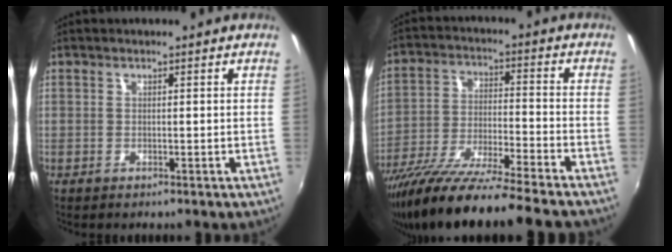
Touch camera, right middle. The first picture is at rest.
{"total": 19.4, "force": [-16.3, -0.4, 10.4], "torque": [-0.198, -0.054, -0.280]}